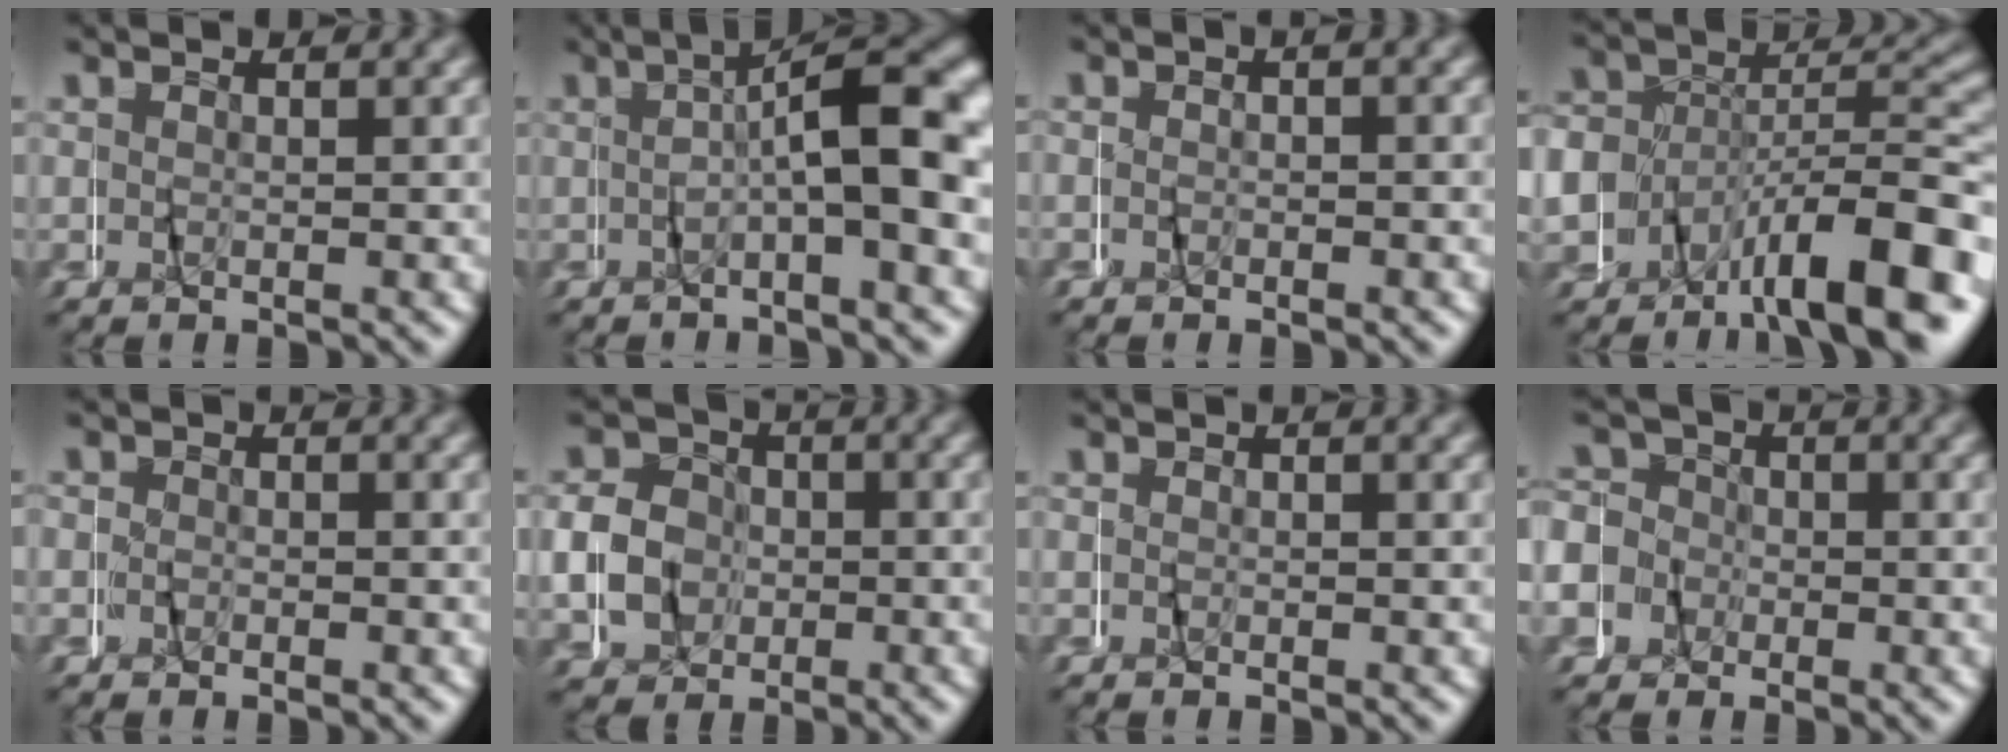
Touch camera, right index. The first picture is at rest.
{"total": 8.6, "force": [0.1, 2.9, 8.1], "torque": [-0.088, 0.020, -0.007]}
{"total": 0.8, "force": [-0.8, -0.1, -0.1], "torque": [-0.001, 0.003, -0.018]}
{"total": 11.4, "force": [-5.0, 7.4, 7.1], "torque": [-0.132, -0.006, -0.083]}
{"total": 1.2, "force": [-0.7, 1.0, -0.3], "torque": [0.008, 0.002, -0.018]}
{"total": 5.3, "force": [-0.6, 5.0, 1.6], "torque": [-0.038, -0.006, -0.009]}
{"total": 0.6, "force": [-0.6, 0.1, -0.2], "torque": [0.005, 0.000, -0.013]}
{"total": 9.8, "force": [0.5, 9.5, 2.5], "torque": [-0.070, -0.001, -0.015]}